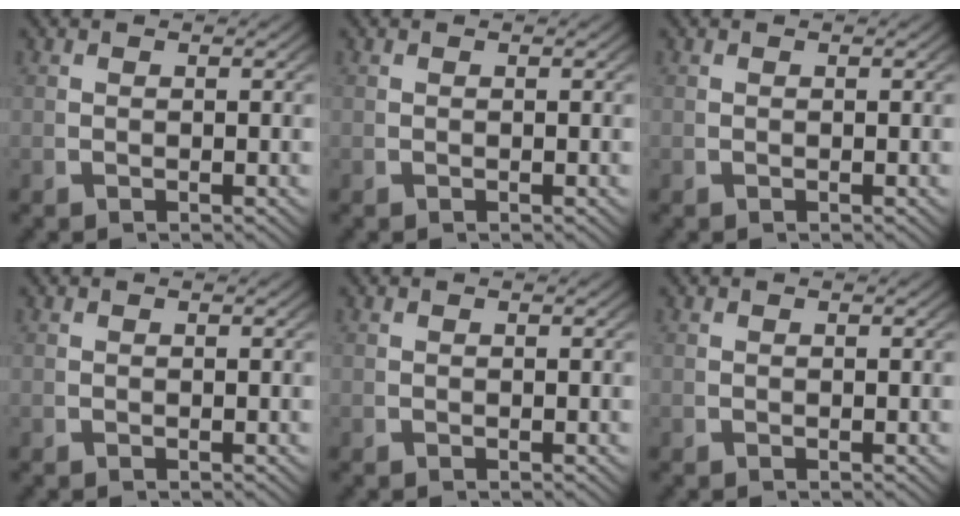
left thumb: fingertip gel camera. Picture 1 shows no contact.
{"total": 0.0}
{"total": 0.0}
{"total": 0.0}
{"total": 0.0}
{"total": 0.0}